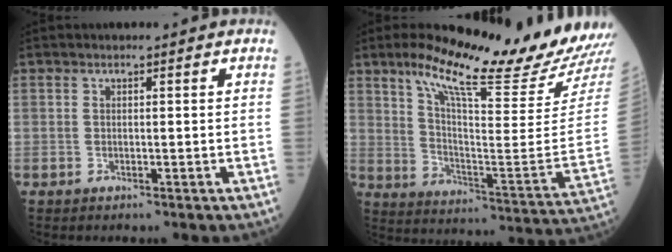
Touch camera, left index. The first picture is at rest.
{"total": 21.3, "force": [18.1, -0.7, 11.2], "torque": [-0.183, -0.070, 0.261]}